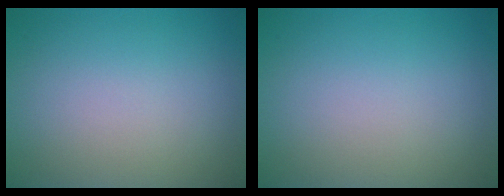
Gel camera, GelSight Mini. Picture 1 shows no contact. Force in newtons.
{"total": 0.0}